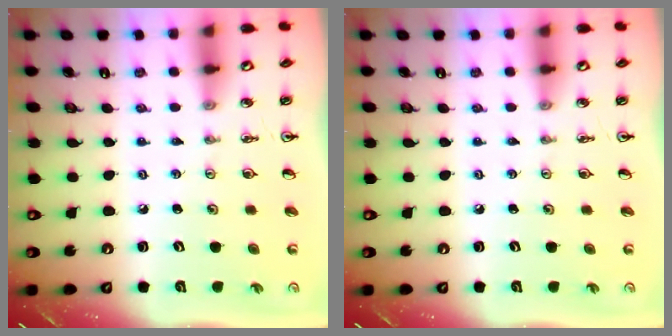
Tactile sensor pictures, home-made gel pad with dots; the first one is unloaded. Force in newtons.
{"total": 0.0}